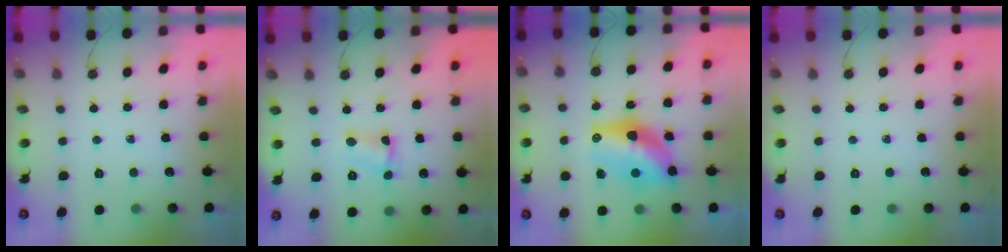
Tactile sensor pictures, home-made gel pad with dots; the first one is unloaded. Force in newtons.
{"total": 3.2, "press": 3.2, "slide": 0.4}
{"total": 13.5, "press": 13.5, "slide": 1.4}
{"total": 0.0}